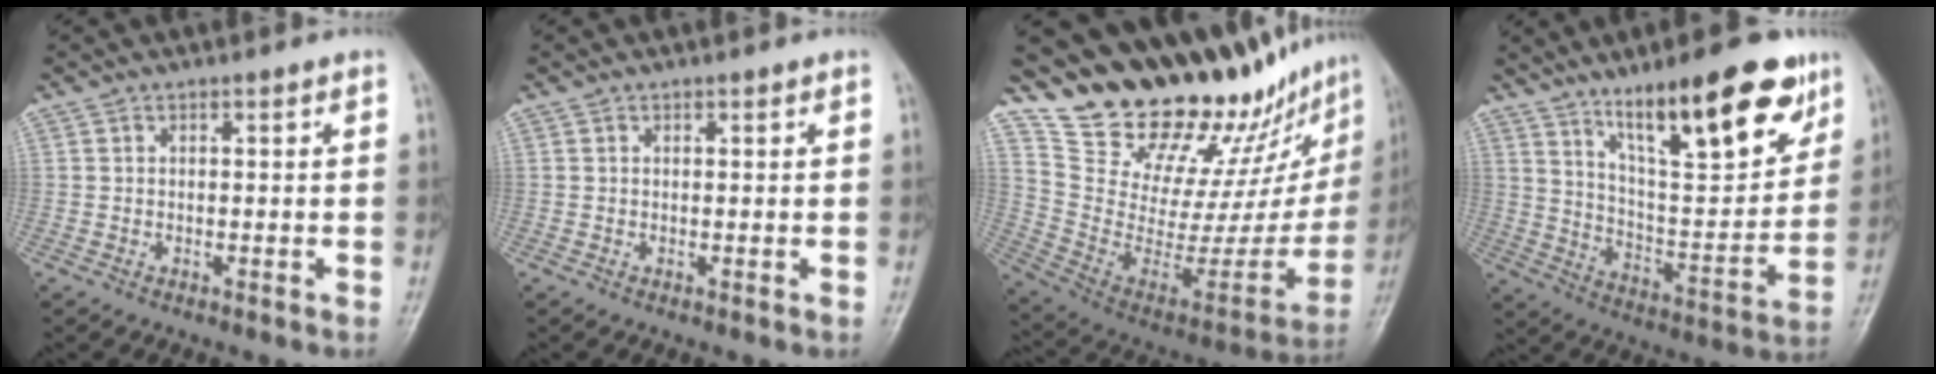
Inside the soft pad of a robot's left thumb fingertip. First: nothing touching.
{"total": 0.5, "force": [0.4, 0.3, 0.2], "torque": [0.001, -0.002, 0.002]}
{"total": 29.2, "force": [24.9, 8.6, 12.7], "torque": [-0.155, -0.162, 0.381]}
{"total": 21.6, "force": [13.4, 6.4, 15.7], "torque": [-0.197, -0.062, 0.220]}